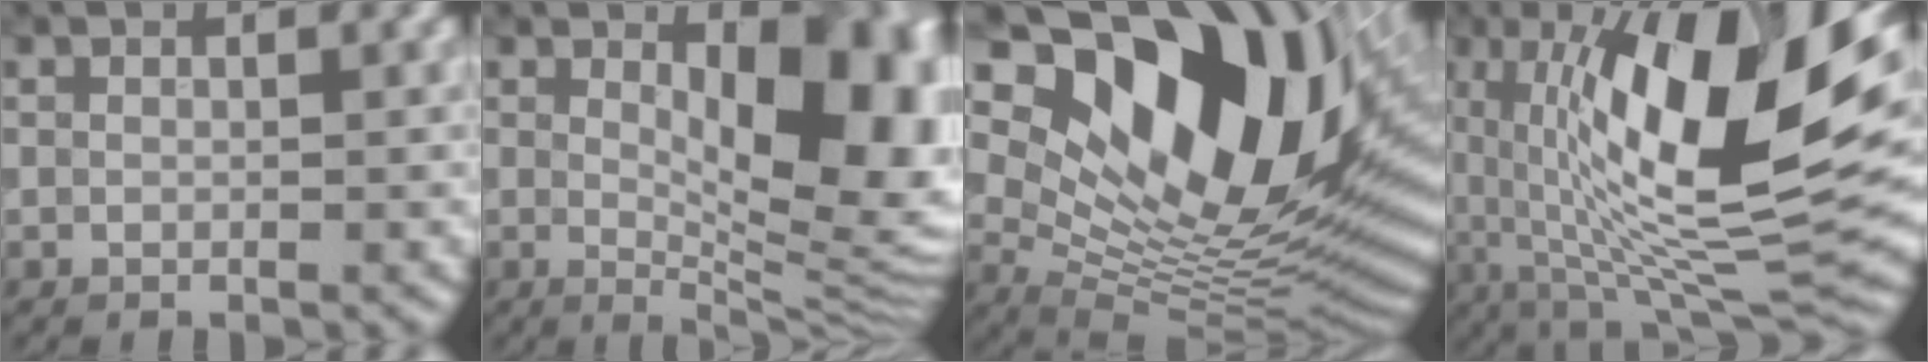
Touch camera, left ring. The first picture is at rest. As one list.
[{"total": 12.3, "force": [1.7, 5.1, 11.0], "torque": [-0.118, -0.001, 0.032]}, {"total": 19.0, "force": [8.2, 9.9, 14.0], "torque": [-0.232, 0.012, 0.151]}, {"total": 15.8, "force": [3.0, 5.2, 14.6], "torque": [-0.231, 0.001, 0.043]}]